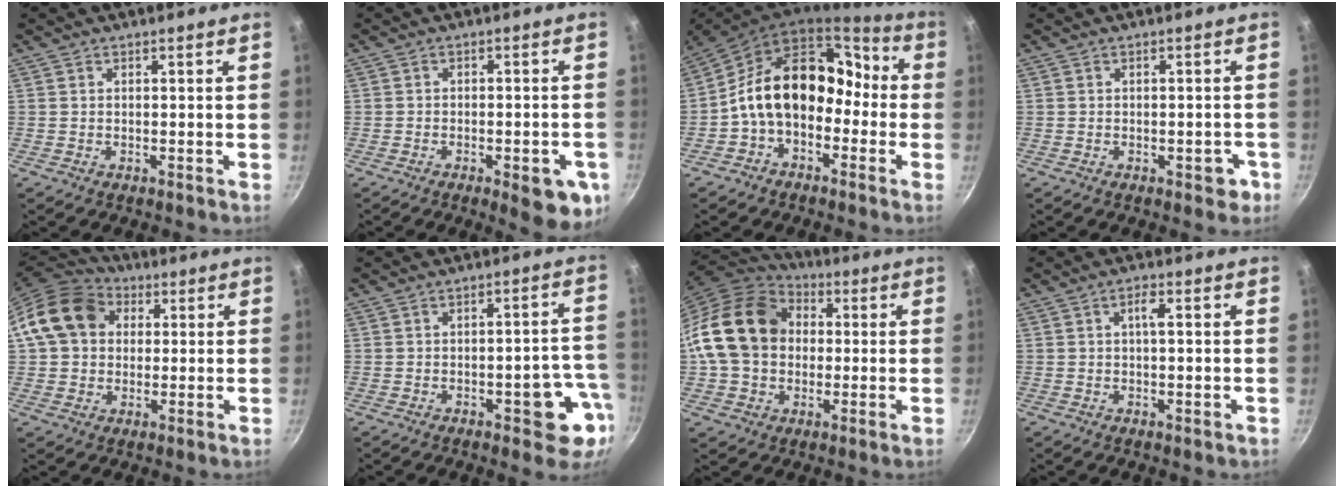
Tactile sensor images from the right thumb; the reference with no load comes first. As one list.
[{"total": 9.5, "force": [-3.9, 3.4, 8.0], "torque": [-0.069, 0.015, -0.044]}, {"total": 16.5, "force": [-2.7, 11.8, 11.2], "torque": [-0.139, 0.074, -0.062]}, {"total": 3.4, "force": [-1.5, 1.9, 2.5], "torque": [-0.008, 0.016, -0.014]}, {"total": 14.1, "force": [3.2, 11.4, 7.6], "torque": [-0.116, 0.024, 0.041]}, {"total": 10.0, "force": [-3.8, 4.3, 8.2], "torque": [-0.053, 0.029, -0.045]}, {"total": 18.7, "force": [1.8, 14.8, 11.2], "torque": [-0.187, 0.034, 0.023]}, {"total": 2.9, "force": [0.6, 0.9, 2.7], "torque": [-0.051, 0.004, 0.007]}]